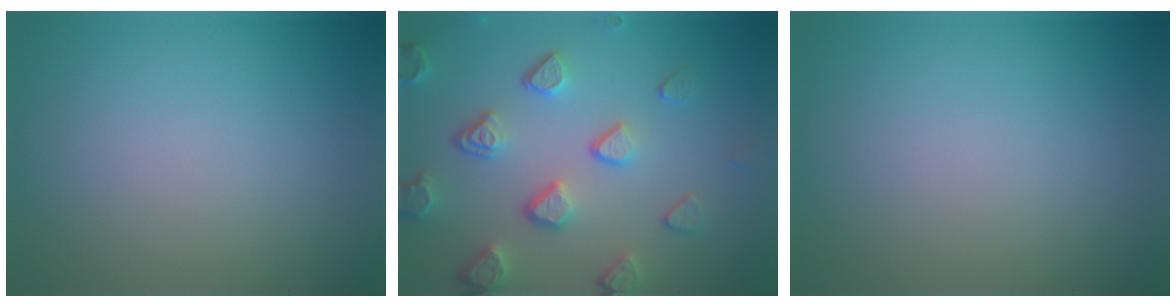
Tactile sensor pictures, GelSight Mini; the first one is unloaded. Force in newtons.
{"total": 5.0, "press": 3.9, "slide": 3.1}
{"total": 0.0}